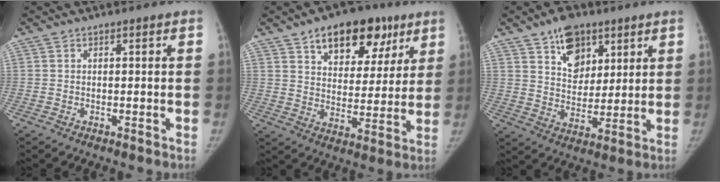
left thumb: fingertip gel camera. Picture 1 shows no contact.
{"total": 16.3, "force": [9.2, 9.5, 9.5], "torque": [-0.080, -0.024, 0.138]}
{"total": 10.4, "force": [5.9, 6.7, 5.3], "torque": [-0.051, -0.032, 0.101]}